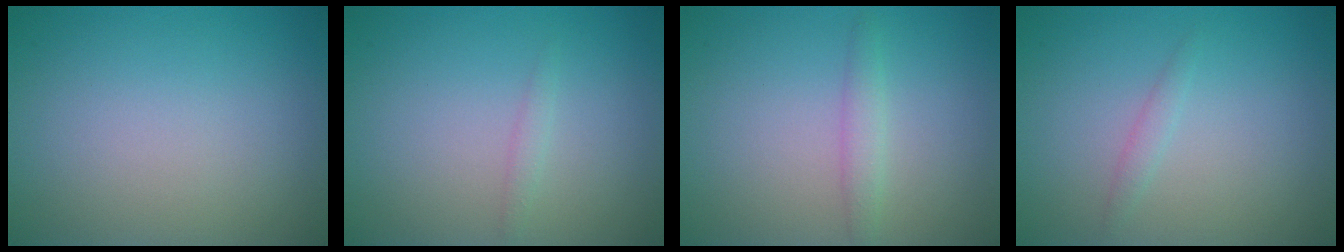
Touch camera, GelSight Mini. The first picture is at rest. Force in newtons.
{"total": 0.7, "press": 0.7, "slide": 0.1}
{"total": 1.4, "press": 1.4, "slide": 0.1}
{"total": 0.9, "press": 0.9, "slide": 0.1}